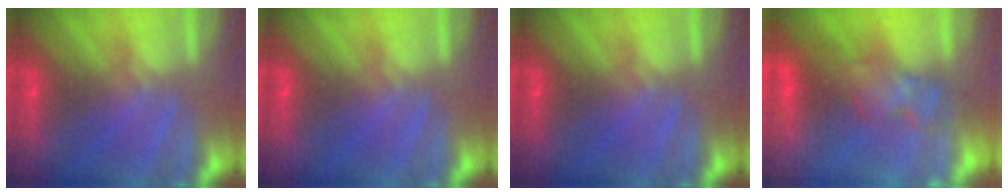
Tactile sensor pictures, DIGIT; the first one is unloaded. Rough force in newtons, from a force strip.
{"total": 0.0}
{"total": 0.0}
{"total": 4.1}